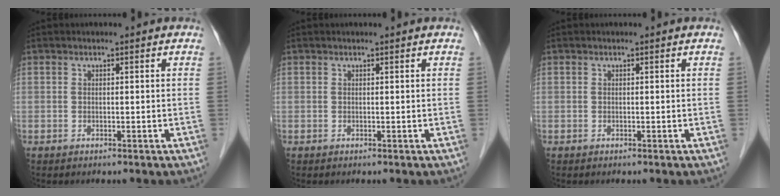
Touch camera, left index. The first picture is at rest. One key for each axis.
{"total": 0.7, "fx": 0.6, "fy": 0.0, "fz": 0.3, "tx": -0.004, "ty": 0.008, "tz": 0.011}
{"total": 0.0}